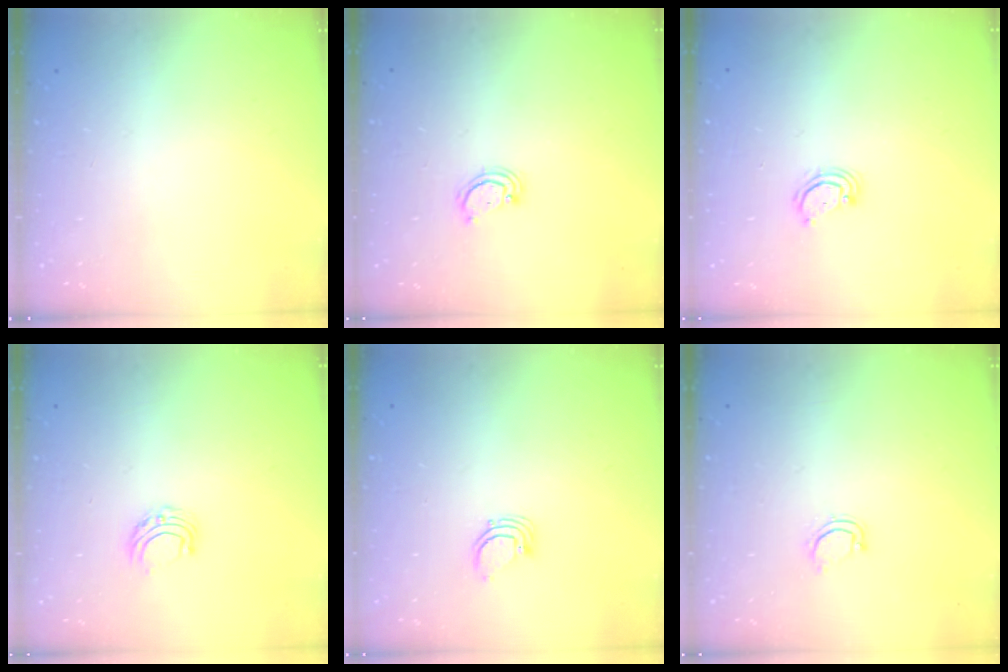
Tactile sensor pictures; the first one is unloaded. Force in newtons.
{"total": 2.5, "press": 2.4, "slide": 0.2}
{"total": 2.9, "press": 2.9, "slide": 0.2}
{"total": 5.6, "press": 5.6, "slide": 0.5}
{"total": 2.3, "press": 2.3, "slide": 0.1}
{"total": 3.4, "press": 3.4, "slide": 0.3}